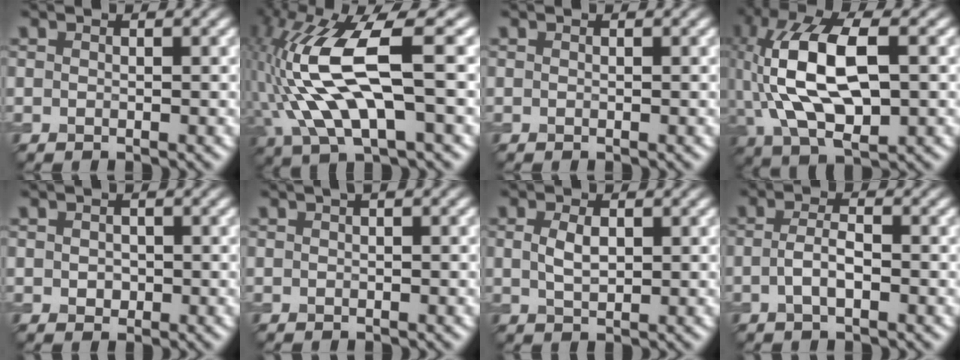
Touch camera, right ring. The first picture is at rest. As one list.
[{"total": 11.6, "force": [0.6, 4.0, 10.9], "torque": [-0.224, 0.012, 0.011]}, {"total": 0.0}, {"total": 12.1, "force": [0.9, 6.1, 10.4], "torque": [-0.216, 0.011, 0.014]}, {"total": 1.0, "force": [0.0, 0.9, 0.5], "torque": [-0.009, -0.003, -0.002]}, {"total": 0.7, "force": [0.3, 0.1, 0.6], "torque": [-0.009, 0.008, 0.006]}, {"total": 2.1, "force": [0.4, 1.2, 1.7], "torque": [-0.043, -0.001, 0.011]}, {"total": 2.1, "force": [-0.6, 0.7, 1.9], "torque": [-0.039, 0.000, -0.015]}]